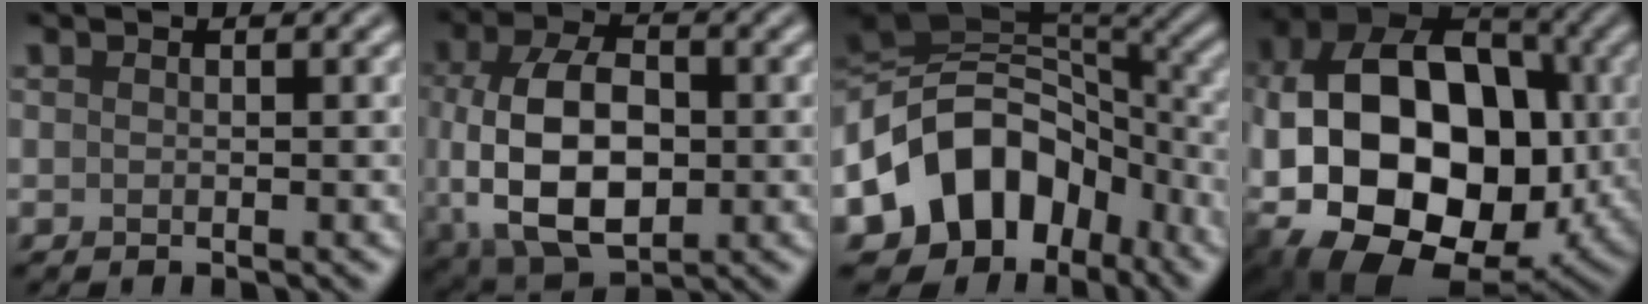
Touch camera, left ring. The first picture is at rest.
{"total": 10.5, "force": [-0.6, 6.4, 8.3], "torque": [-0.178, -0.007, -0.007]}
{"total": 11.8, "force": [-5.4, 8.5, 6.2], "torque": [-0.105, 0.018, -0.106]}
{"total": 17.5, "force": [-2.4, 12.1, 12.4], "torque": [-0.205, -0.004, -0.037]}